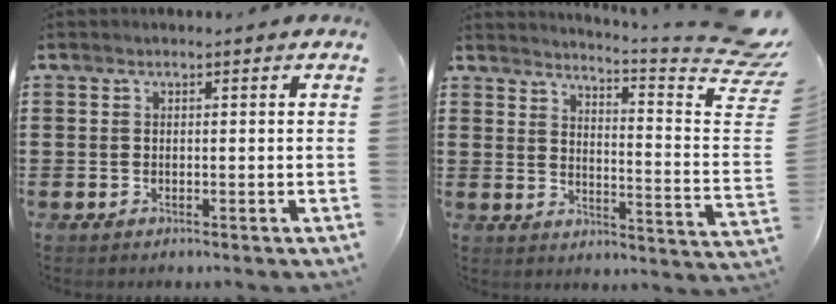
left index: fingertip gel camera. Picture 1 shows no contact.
{"total": 6.8, "force": [5.2, 0.1, 4.4], "torque": [-0.071, -0.054, 0.079]}